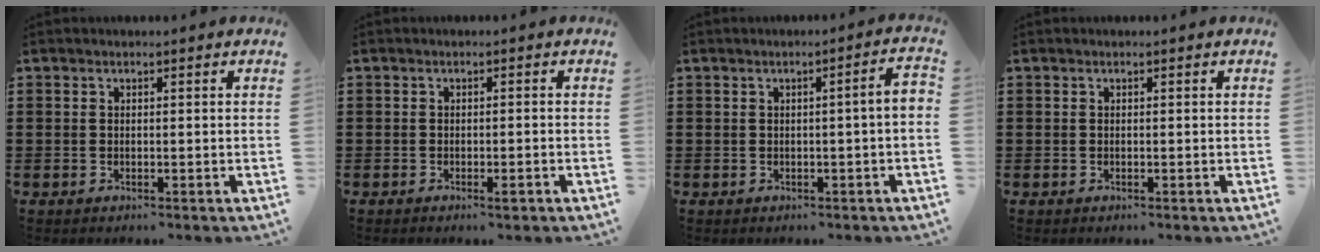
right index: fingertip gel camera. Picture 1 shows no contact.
{"total": 1.2, "force": [-0.7, 0.1, 0.9], "torque": [-0.017, -0.004, -0.012]}
{"total": 2.4, "force": [-0.5, -0.1, 2.3], "torque": [-0.038, -0.005, -0.009]}
{"total": 0.0}